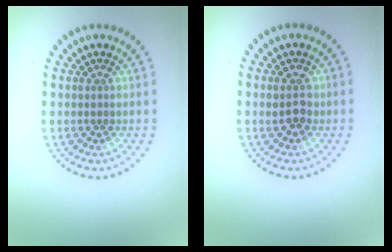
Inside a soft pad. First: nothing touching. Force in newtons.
{"total": 2.0, "press": 2.0, "slide": 0.2}